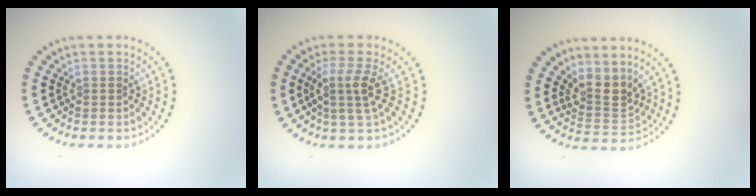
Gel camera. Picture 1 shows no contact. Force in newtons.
{"total": 2.8, "press": 2.1, "slide": 1.8}
{"total": 3.0, "press": 2.3, "slide": 1.8}